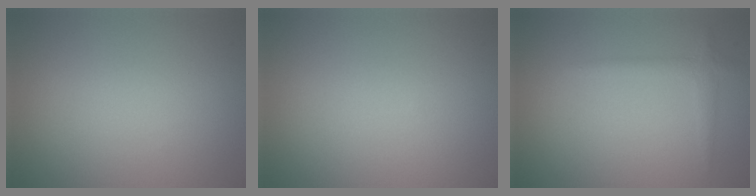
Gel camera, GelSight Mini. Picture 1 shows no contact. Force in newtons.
{"total": 0.0}
{"total": 1.4, "press": 1.4, "slide": 0.1}